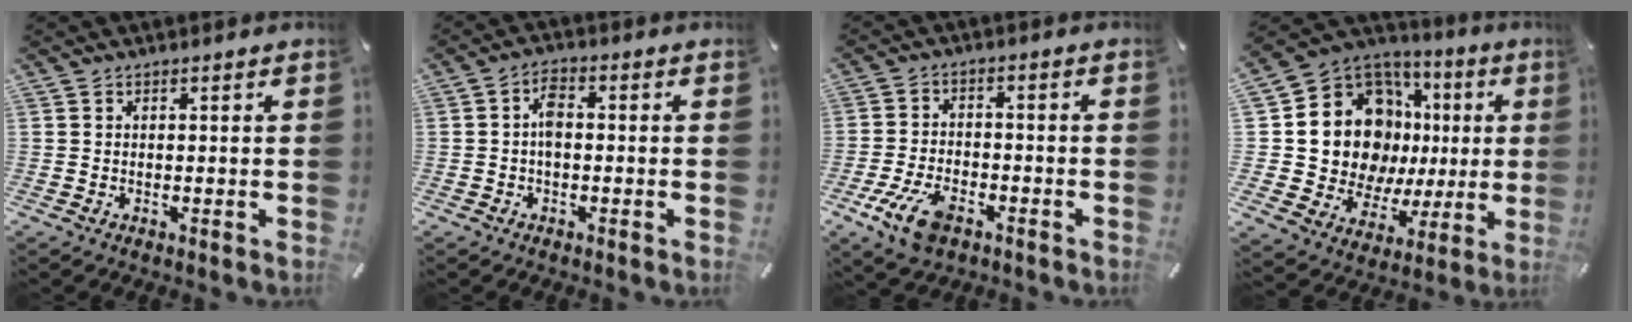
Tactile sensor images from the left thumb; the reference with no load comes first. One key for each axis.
{"total": 4.0, "fx": -0.4, "fy": 2.3, "fz": 3.2, "tx": -0.062, "ty": 0.011, "tz": -0.007}
{"total": 9.5, "fx": -4.9, "fy": 5.2, "fz": 6.2, "tx": -0.138, "ty": 0.013, "tz": -0.090}
{"total": 17.8, "fx": 4.7, "fy": 14.2, "fz": 9.7, "tx": -0.177, "ty": -0.048, "tz": 0.106}